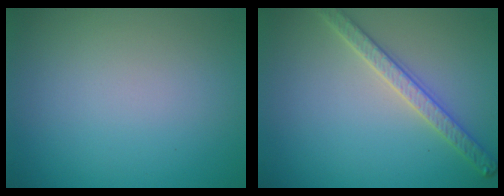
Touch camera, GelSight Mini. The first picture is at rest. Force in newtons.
{"total": 3.3, "press": 3.1, "slide": 1.3}